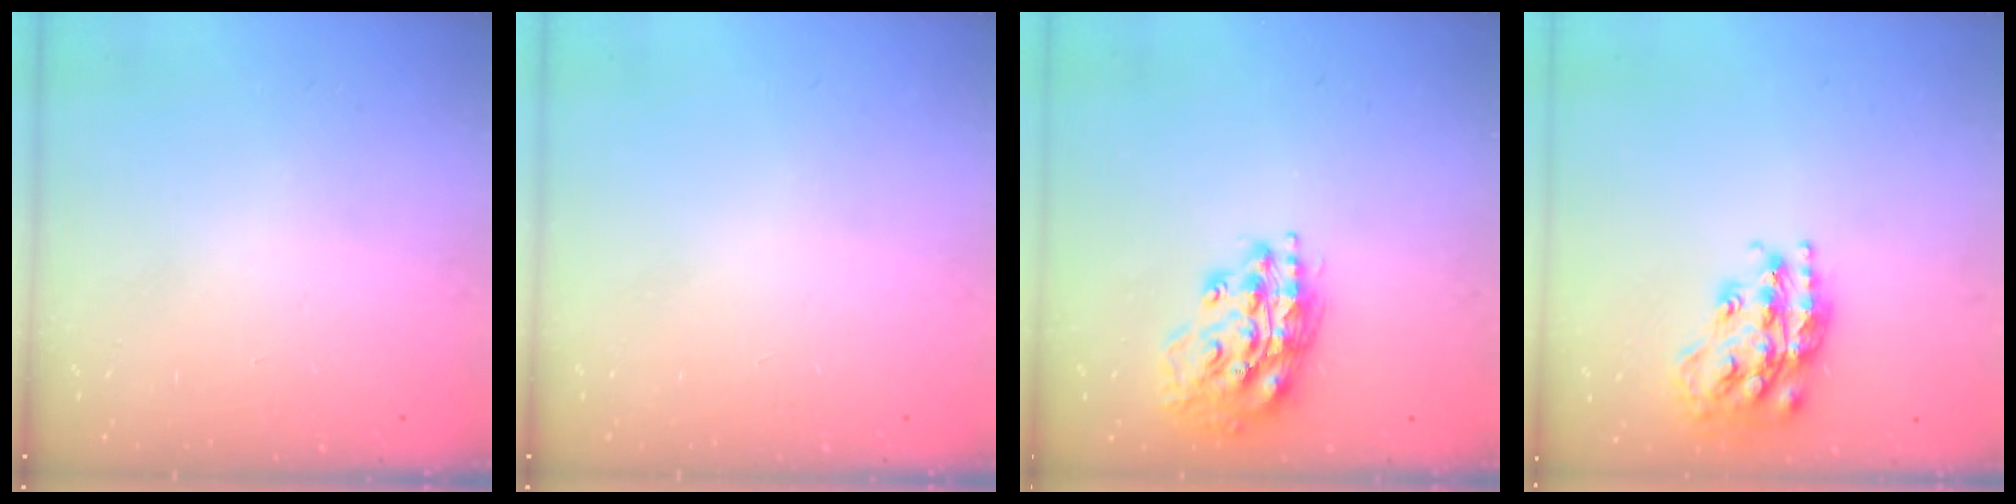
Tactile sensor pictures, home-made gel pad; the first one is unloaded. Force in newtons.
{"total": 0.0}
{"total": 15.9, "press": 15.7, "slide": 2.2}
{"total": 20.0, "press": 19.9, "slide": 1.3}